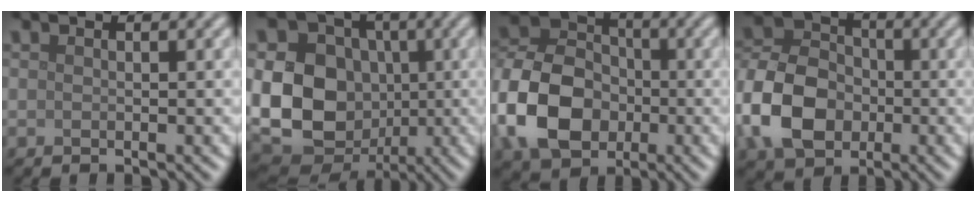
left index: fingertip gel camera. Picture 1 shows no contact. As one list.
[{"total": 15.2, "force": [-0.9, 12.6, 8.4], "torque": [-0.168, -0.004, -0.032]}, {"total": 10.0, "force": [-2.9, 7.4, 6.0], "torque": [-0.128, 0.002, -0.071]}, {"total": 8.7, "force": [-2.6, 6.5, 5.2], "torque": [-0.111, 0.004, -0.068]}]